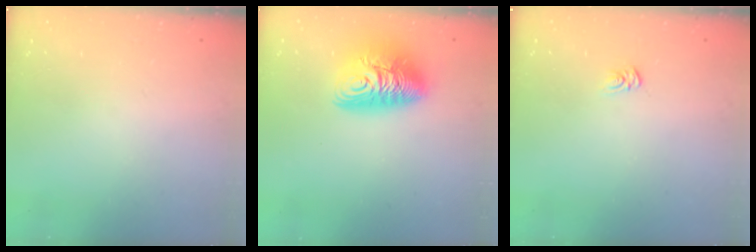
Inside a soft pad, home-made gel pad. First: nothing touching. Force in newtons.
{"total": 12.9, "press": 12.9, "slide": 1.2}
{"total": 2.5, "press": 2.5, "slide": 0.1}